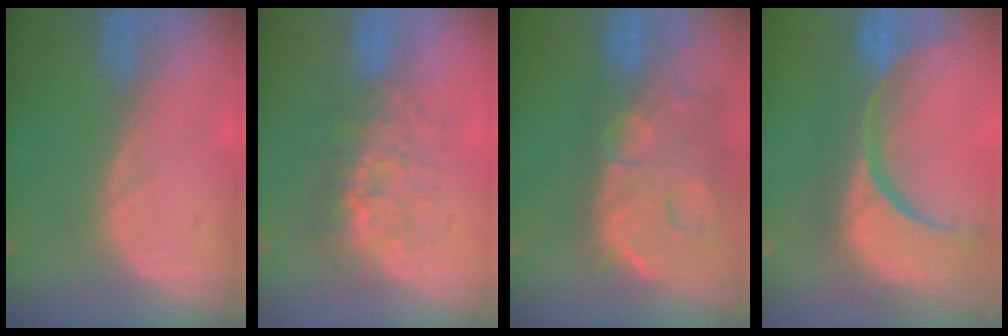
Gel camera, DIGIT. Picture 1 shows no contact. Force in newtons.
{"total": 8.0, "press": 7.6, "slide": 2.5}
{"total": 14.7, "press": 11.9, "slide": 8.6}
{"total": 15.4, "press": 12.1, "slide": 9.6}